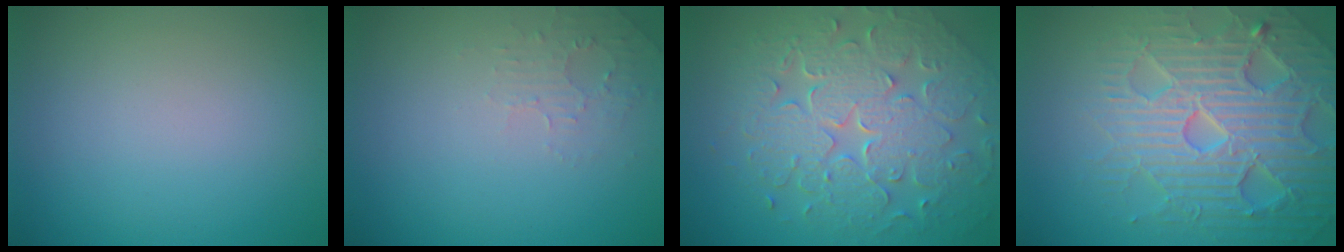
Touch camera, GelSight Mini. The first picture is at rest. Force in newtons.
{"total": 1.6, "press": 1.6, "slide": 0.4}
{"total": 8.7, "press": 6.3, "slide": 6.0}
{"total": 6.8, "press": 6.7, "slide": 1.5}